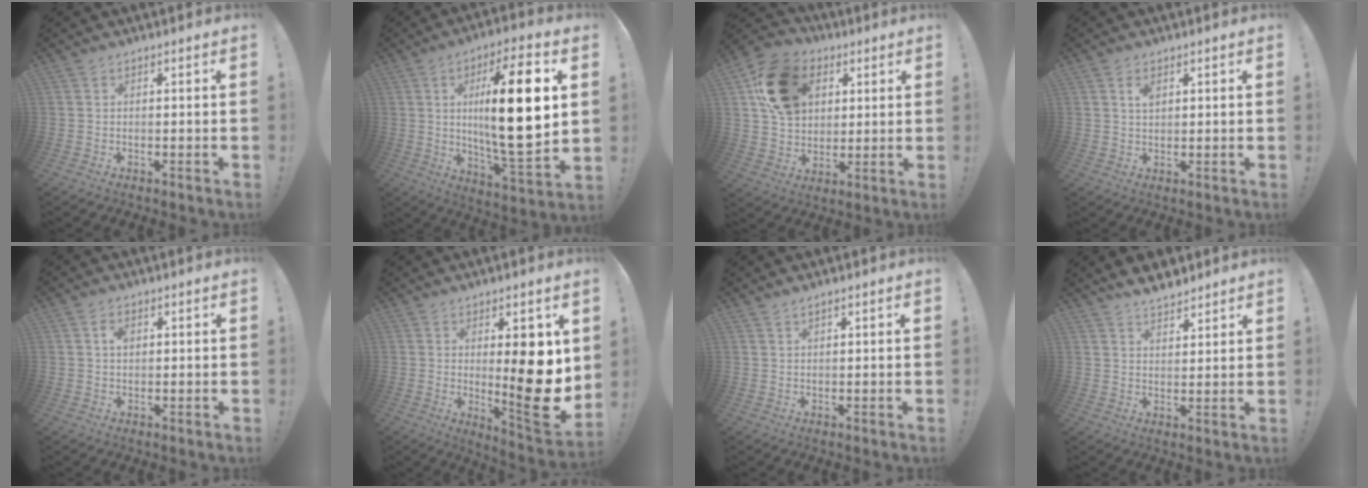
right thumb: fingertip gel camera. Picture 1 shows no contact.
{"total": 22.7, "force": [3.4, 5.9, 21.6], "torque": [-0.354, -0.019, 0.041]}
{"total": 18.6, "force": [6.6, 14.1, 10.2], "torque": [-0.139, -0.015, 0.131]}
{"total": 2.6, "force": [1.2, 1.5, 1.7], "torque": [-0.013, -0.008, 0.017]}
{"total": 2.3, "force": [0.7, 1.5, 1.5], "torque": [-0.008, -0.005, 0.006]}
{"total": 14.6, "force": [1.5, 3.5, 14.2], "torque": [-0.177, -0.030, 0.024]}
{"total": 1.4, "force": [1.2, 0.3, 0.7], "torque": [-0.014, -0.002, 0.022]}
{"total": 6.0, "force": [5.3, 2.0, 1.9], "torque": [-0.036, -0.030, 0.099]}